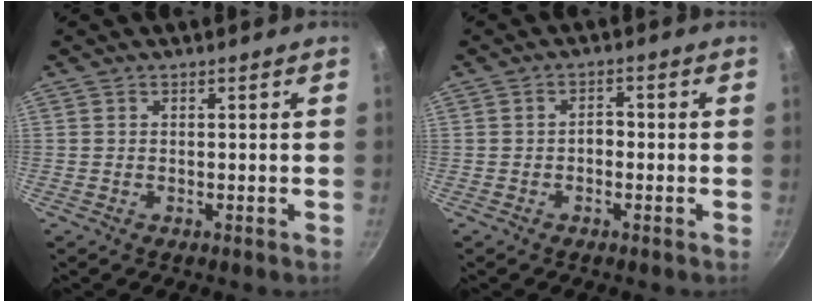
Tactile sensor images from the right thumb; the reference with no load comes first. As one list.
[{"total": 2.2, "force": [-0.6, 1.5, 1.5], "torque": [-0.010, 0.013, -0.012]}]